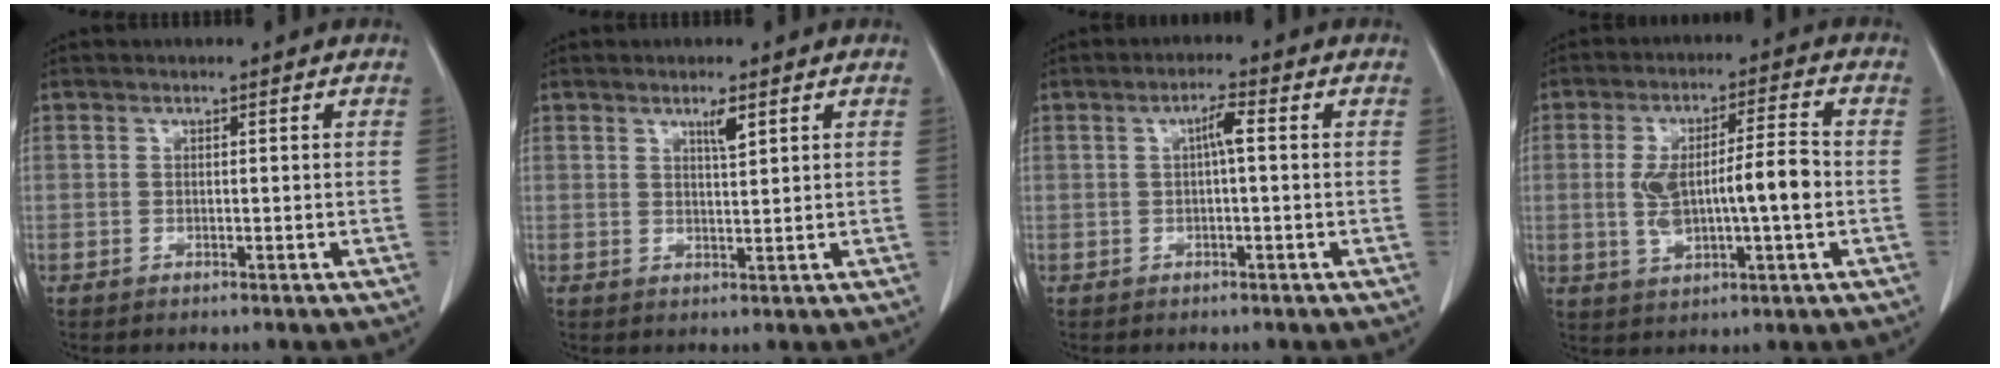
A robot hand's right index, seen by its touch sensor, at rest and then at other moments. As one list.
[{"total": 2.4, "force": [1.4, 0.2, 1.9], "torque": [-0.036, -0.003, 0.026]}, {"total": 2.6, "force": [0.3, 0.3, 2.5], "torque": [-0.045, 0.004, 0.006]}, {"total": 10.4, "force": [-0.7, 2.0, 10.1], "torque": [-0.191, 0.015, -0.007]}]